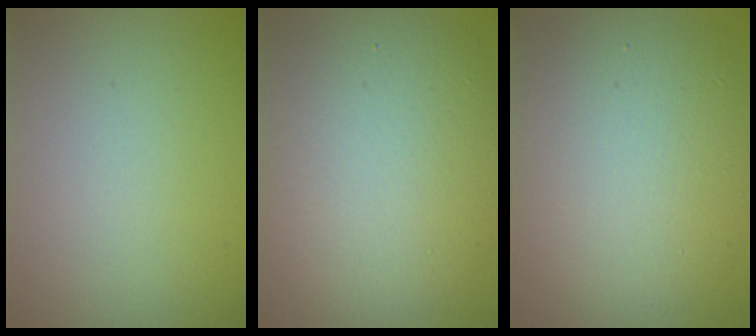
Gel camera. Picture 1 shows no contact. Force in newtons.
{"total": 10.5, "press": 10.5, "slide": 0.8}
{"total": 9.4, "press": 9.4, "slide": 0.4}